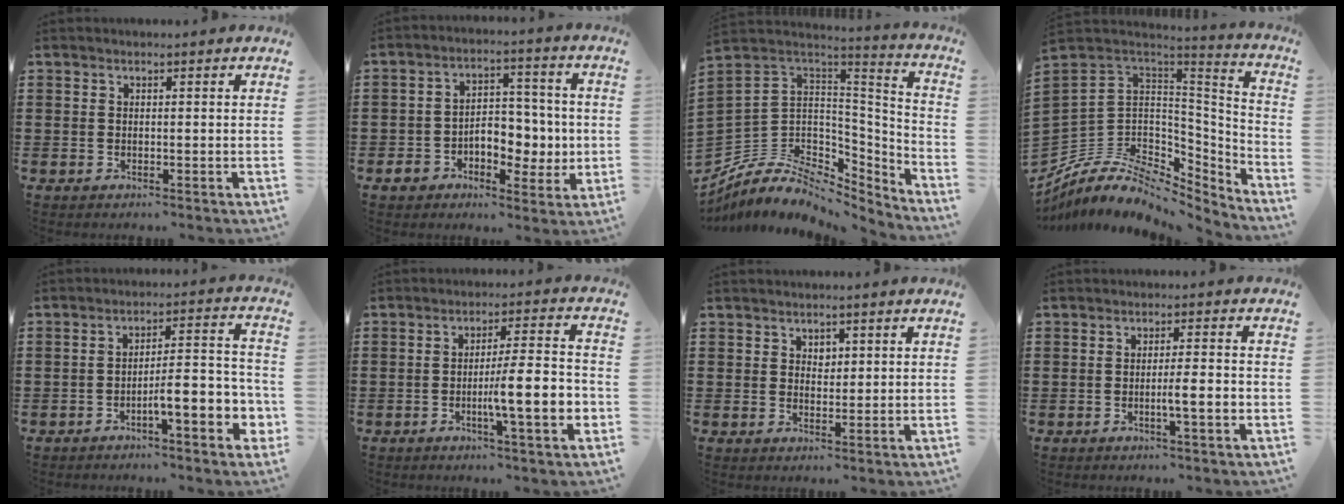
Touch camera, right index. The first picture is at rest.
{"total": 6.7, "force": [-1.4, 5.5, 3.5], "torque": [-0.058, 0.011, -0.027]}
{"total": 7.7, "force": [-3.7, 5.7, 3.7], "torque": [-0.103, -0.019, -0.066]}
{"total": 9.0, "force": [-4.5, 6.2, 4.7], "torque": [-0.124, -0.012, -0.084]}
{"total": 7.4, "force": [-3.7, 1.6, 6.2], "torque": [-0.094, -0.012, -0.067]}
{"total": 9.5, "force": [-2.6, 1.3, 9.0], "torque": [-0.131, -0.007, -0.048]}
{"total": 1.5, "force": [0.9, 1.0, 0.7], "torque": [-0.008, 0.003, 0.014]}
{"total": 3.8, "force": [-1.1, 0.2, 3.6], "torque": [-0.062, -0.002, -0.021]}